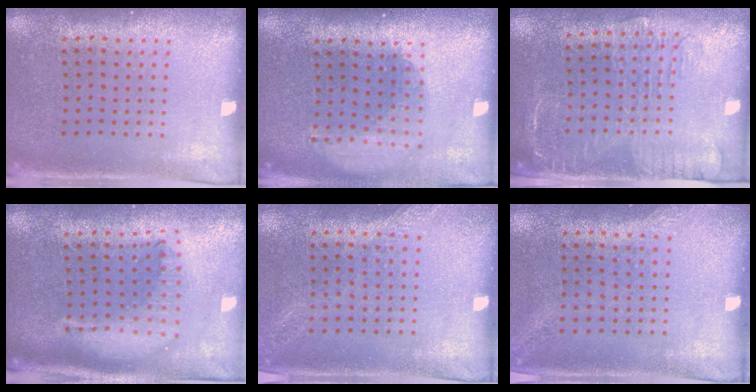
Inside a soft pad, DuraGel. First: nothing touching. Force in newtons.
{"total": 1.7, "press": 1.3, "slide": 1.1}
{"total": 2.0, "press": 1.6, "slide": 1.1}
{"total": 2.2, "press": 1.7, "slide": 1.4}
{"total": 1.4, "press": 1.3, "slide": 0.4}
{"total": 1.4, "press": 1.0, "slide": 1.0}